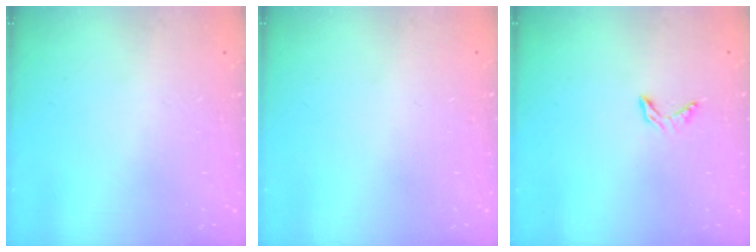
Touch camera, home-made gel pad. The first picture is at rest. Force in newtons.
{"total": 0.0}
{"total": 5.3, "press": 5.2, "slide": 0.5}